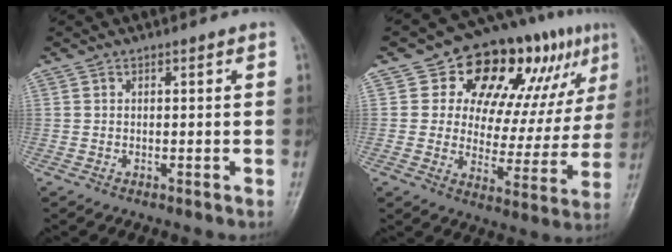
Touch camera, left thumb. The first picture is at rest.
{"total": 21.5, "force": [10.0, 11.7, 15.1], "torque": [-0.144, -0.009, 0.144]}